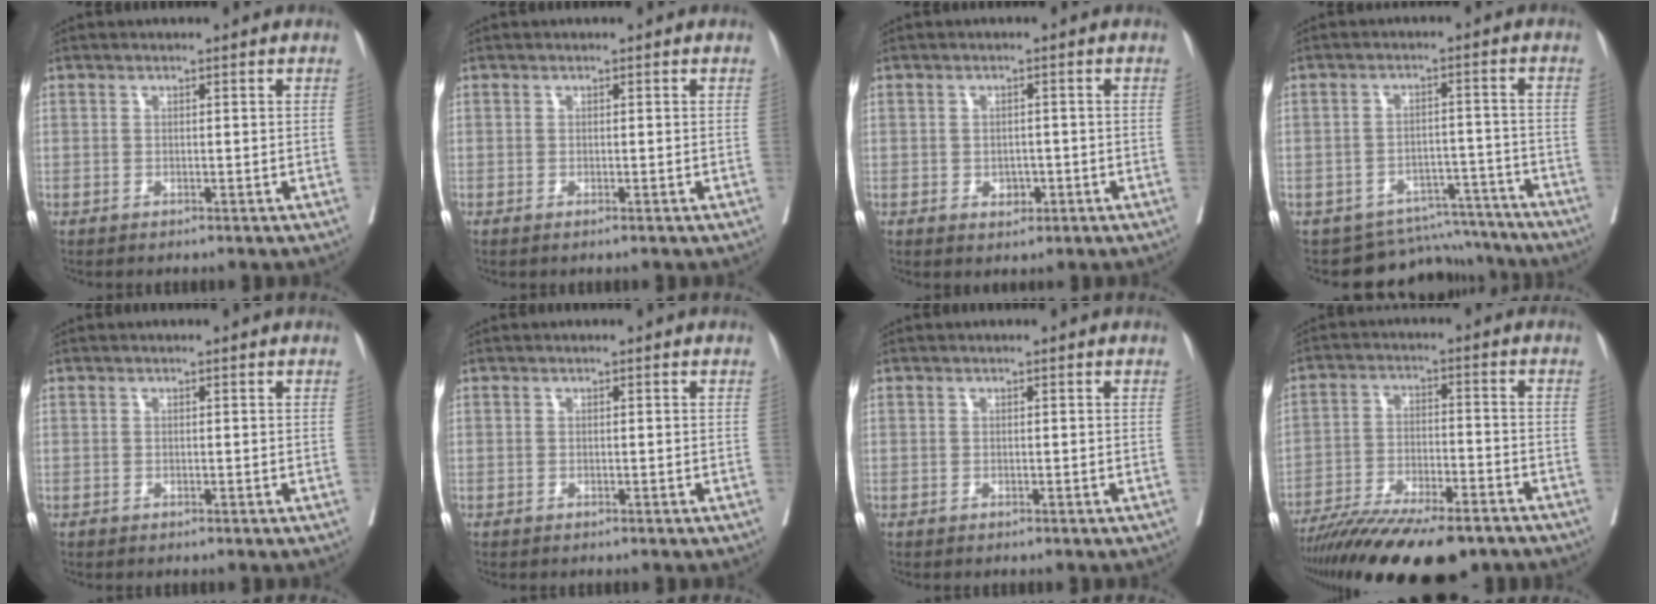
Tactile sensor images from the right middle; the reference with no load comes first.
{"total": 0.7, "force": [-0.4, -0.1, 0.6], "torque": [-0.014, -0.002, -0.005]}
{"total": 2.2, "force": [-0.7, 1.5, 1.3], "torque": [-0.015, 0.003, -0.005]}
{"total": 9.5, "force": [-8.9, 3.3, -0.6], "torque": [0.023, 0.041, -0.116]}
{"total": 0.0}
{"total": 0.0}
{"total": 0.0}
{"total": 19.1, "force": [-15.4, 4.1, 10.6], "torque": [-0.165, -0.021, -0.244]}